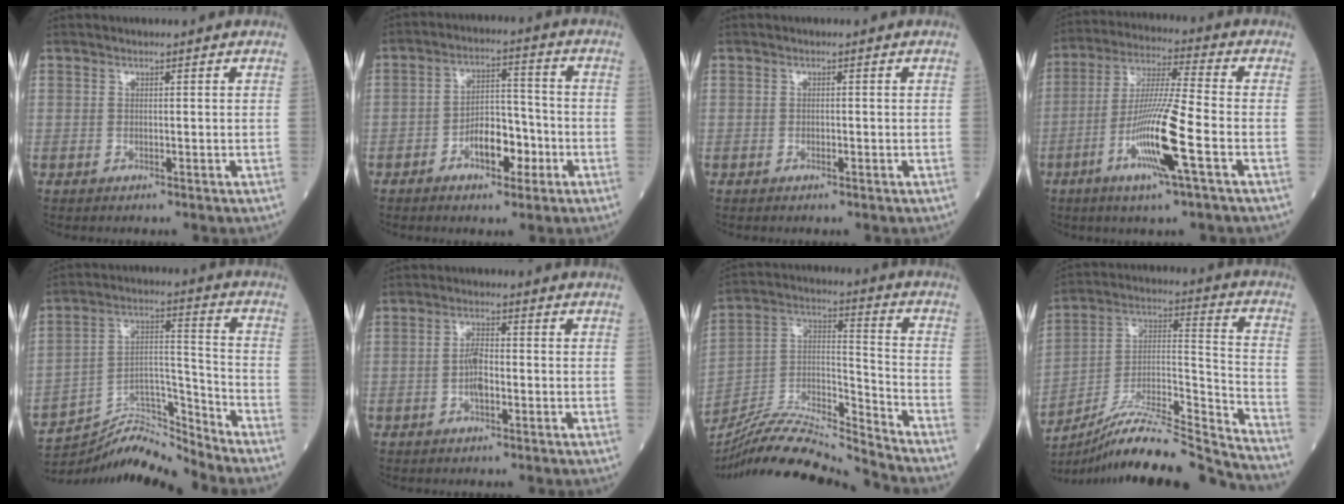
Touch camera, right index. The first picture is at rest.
{"total": 7.3, "force": [-3.2, 3.5, 5.5], "torque": [-0.092, 0.017, -0.052]}
{"total": 0.6, "force": [-0.2, 0.2, 0.5], "torque": [-0.012, -0.001, -0.004]}
{"total": 13.0, "force": [-4.7, -0.1, 12.1], "torque": [-0.236, -0.012, -0.091]}
{"total": 11.6, "force": [-11.6, -1.0, 0.8], "torque": [-0.013, 0.050, -0.209]}
{"total": 3.5, "force": [-0.8, 1.2, 3.2], "torque": [-0.063, 0.006, -0.017]}
{"total": 17.7, "force": [-16.9, -0.3, 5.3], "torque": [-0.092, 0.025, -0.304]}
{"total": 21.7, "force": [-20.2, -0.7, 7.9], "torque": [-0.145, 0.013, -0.336]}